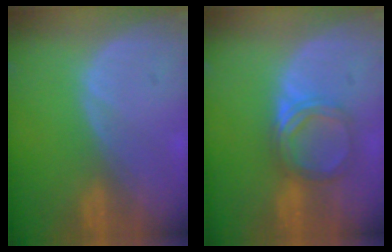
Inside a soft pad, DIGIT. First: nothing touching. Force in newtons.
{"total": 5.3, "press": 4.9, "slide": 2.0}